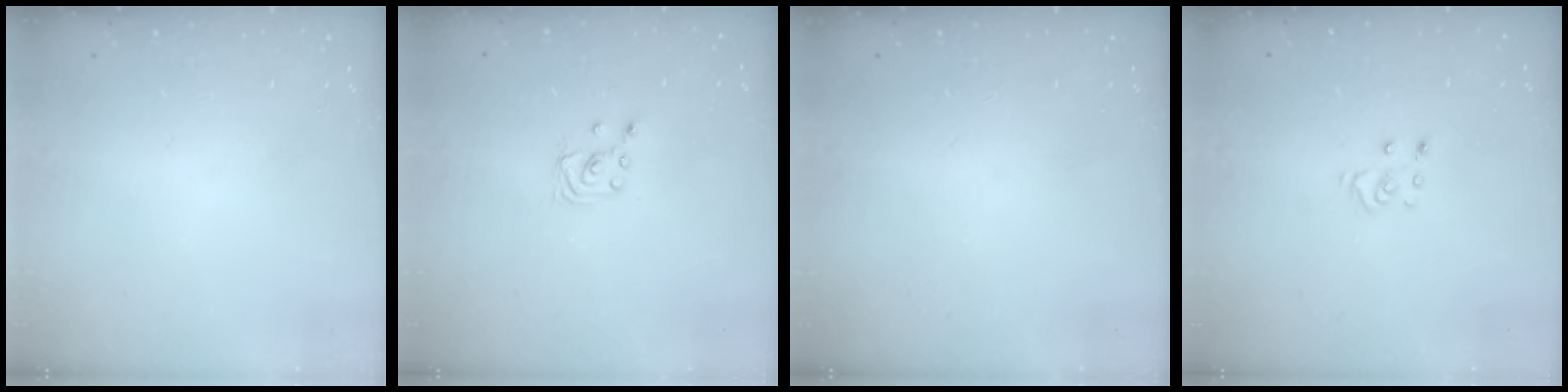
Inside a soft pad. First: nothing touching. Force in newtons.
{"total": 2.0, "press": 2.0, "slide": 0.2}
{"total": 0.0}
{"total": 3.6, "press": 3.6, "slide": 0.2}